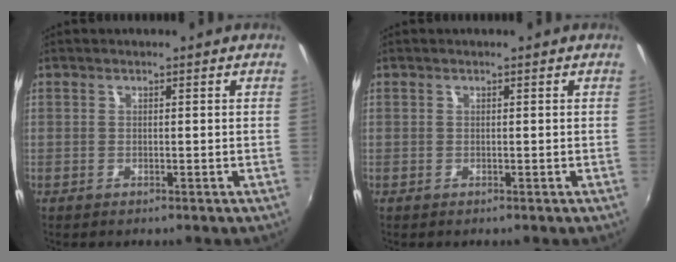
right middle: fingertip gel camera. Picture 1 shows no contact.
{"total": 0.0}